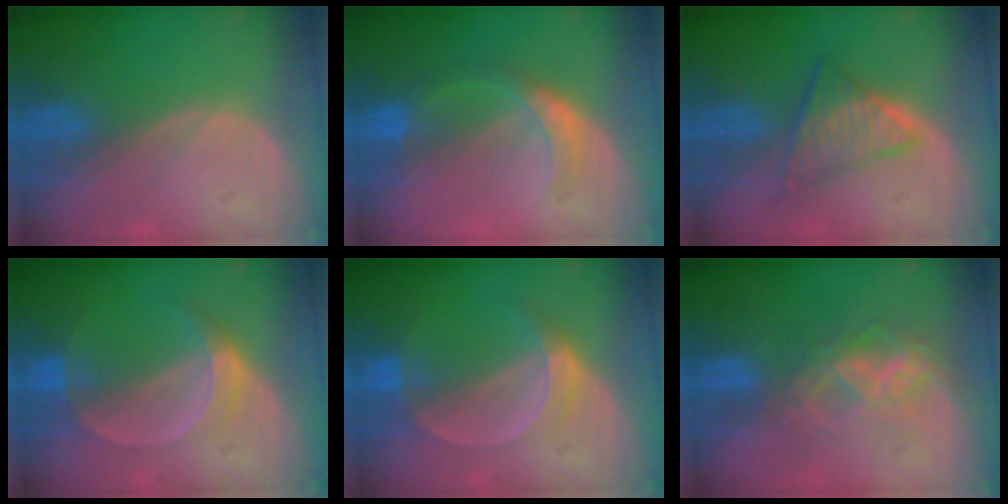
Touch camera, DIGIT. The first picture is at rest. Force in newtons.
{"total": 5.5, "press": 5.2, "slide": 2.0}
{"total": 6.7, "press": 6.0, "slide": 3.0}
{"total": 5.1, "press": 4.6, "slide": 2.1}
{"total": 5.1, "press": 4.6, "slide": 2.1}
{"total": 7.2, "press": 6.1, "slide": 3.8}